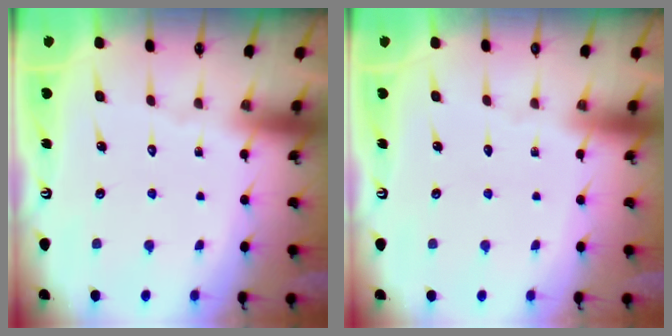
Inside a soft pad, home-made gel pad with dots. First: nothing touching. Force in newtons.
{"total": 0.0}